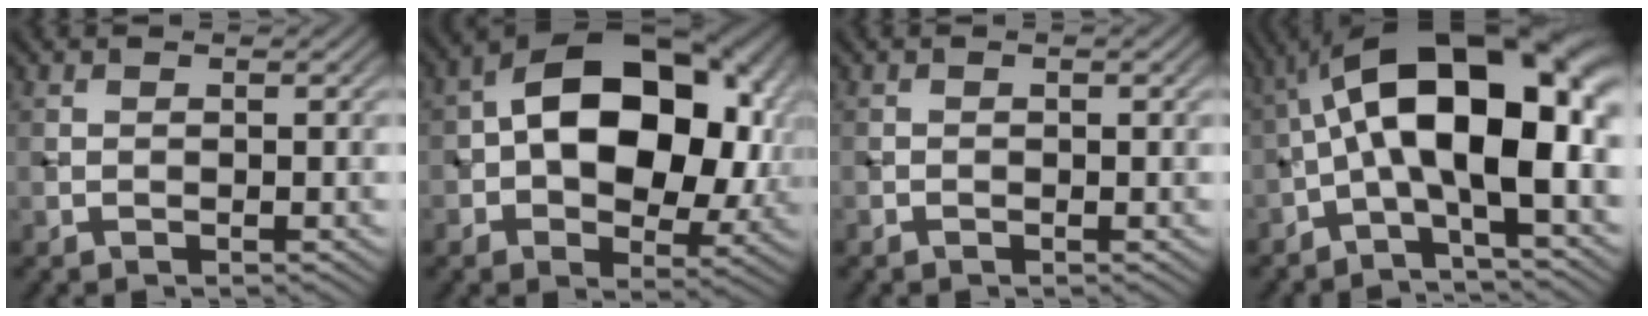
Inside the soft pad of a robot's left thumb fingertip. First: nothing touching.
{"total": 16.5, "force": [1.8, 10.5, 12.5], "torque": [-0.183, 0.014, 0.028]}
{"total": 0.6, "force": [-0.1, 0.2, 0.6], "torque": [-0.011, -0.001, -0.001]}
{"total": 16.7, "force": [-0.2, 6.6, 15.4], "torque": [-0.246, 0.038, -0.016]}